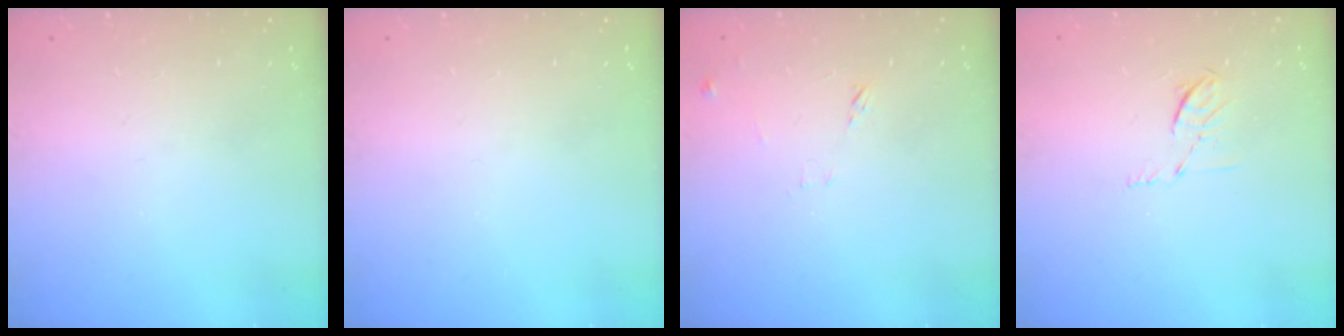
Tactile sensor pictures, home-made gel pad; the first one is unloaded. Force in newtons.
{"total": 0.0}
{"total": 9.4, "press": 9.4, "slide": 0.6}
{"total": 5.2, "press": 5.1, "slide": 0.9}